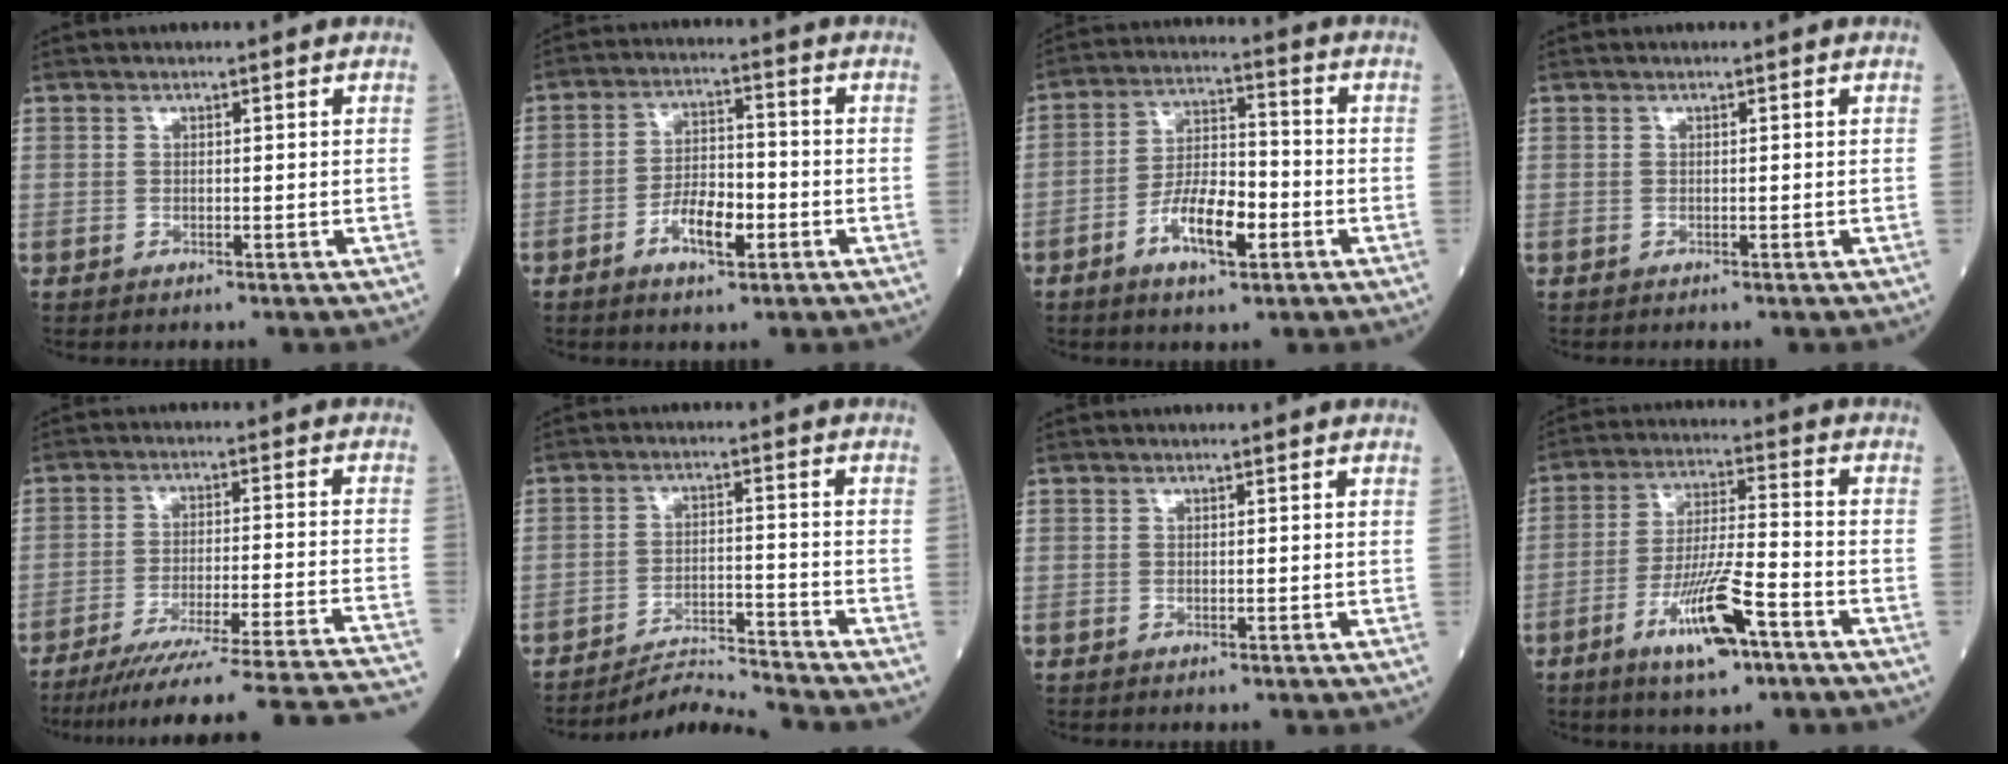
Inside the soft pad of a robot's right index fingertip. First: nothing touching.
{"total": 6.5, "force": [-2.8, 2.5, 5.3], "torque": [-0.099, 0.006, -0.050]}
{"total": 9.0, "force": [-3.8, 2.9, 7.6], "torque": [-0.144, 0.007, -0.070]}
{"total": 0.0}
{"total": 29.8, "force": [-27.3, -2.2, 11.9], "torque": [-0.094, -0.057, -0.366]}
{"total": 6.7, "force": [-6.1, -2.7, -0.8], "torque": [0.001, -0.008, -0.108]}
{"total": 0.0}
{"total": 11.2, "force": [-5.9, 1.7, 9.4], "torque": [-0.175, -0.010, -0.104]}